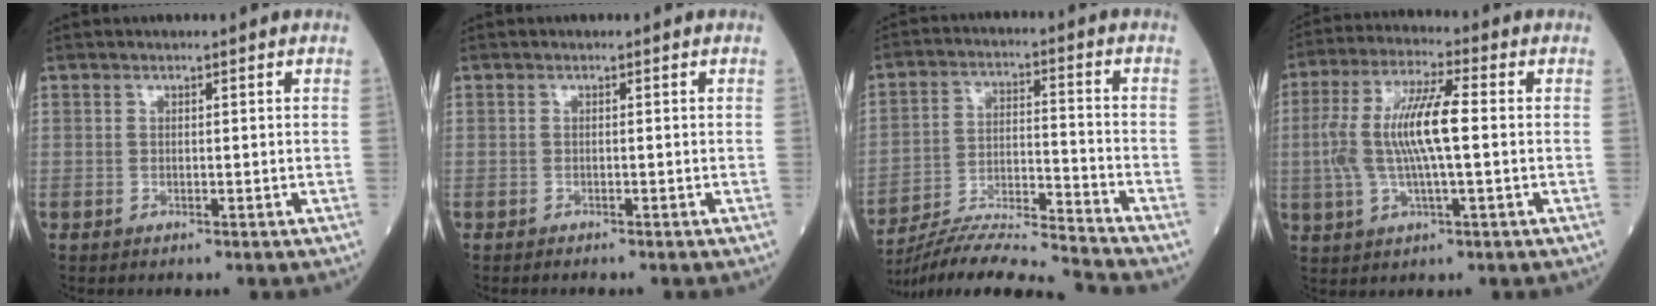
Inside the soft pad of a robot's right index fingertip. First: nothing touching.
{"total": 1.4, "force": [-1.3, 0.0, 0.7], "torque": [-0.009, 0.000, -0.015]}
{"total": 14.1, "force": [-13.4, -2.0, 3.8], "torque": [-0.064, 0.006, -0.238]}
{"total": 11.1, "force": [0.2, 2.2, 10.9], "torque": [-0.227, 0.015, 0.003]}